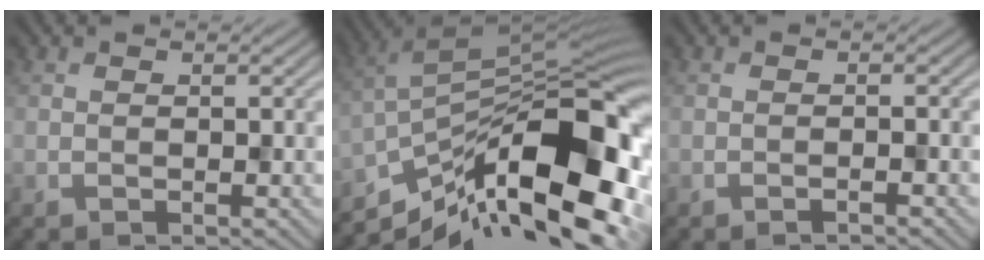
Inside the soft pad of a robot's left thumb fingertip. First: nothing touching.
{"total": 16.9, "force": [-8.1, 7.1, 13.0], "torque": [-0.222, -0.004, -0.155]}
{"total": 1.0, "force": [-0.8, 0.0, 0.7], "torque": [-0.011, 0.004, -0.016]}